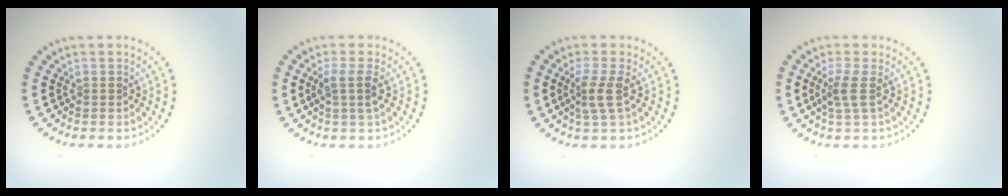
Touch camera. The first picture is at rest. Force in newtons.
{"total": 1.9, "press": 1.5, "slide": 1.1}
{"total": 2.3, "press": 1.7, "slide": 1.6}
{"total": 2.0, "press": 1.5, "slide": 1.4}